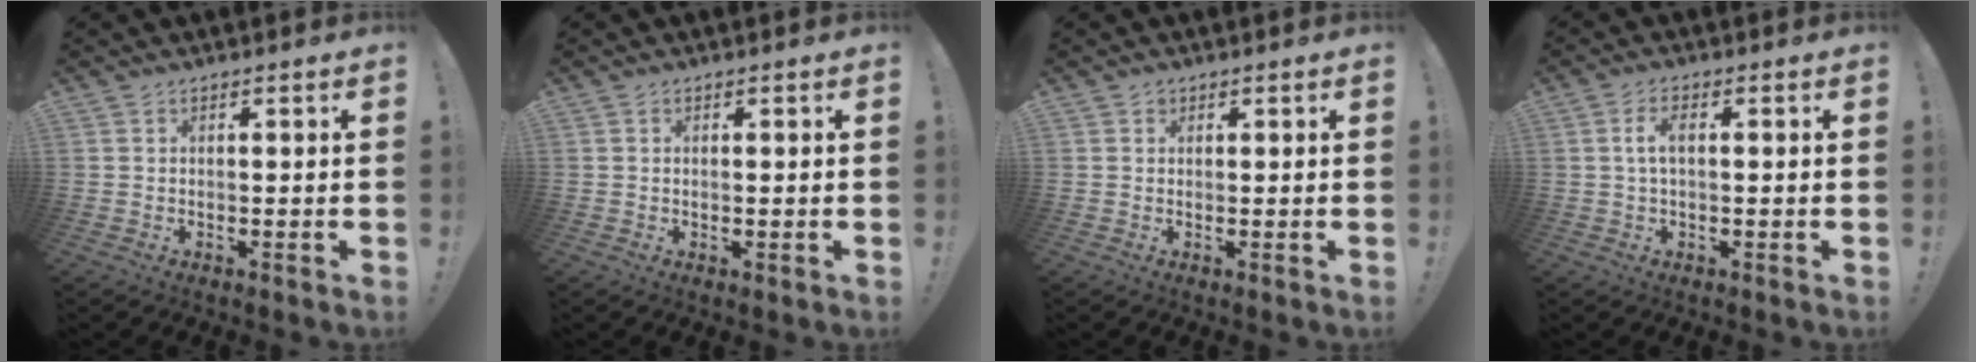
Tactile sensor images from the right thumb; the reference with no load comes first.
{"total": 0.5, "force": [0.0, 0.2, 0.5], "torque": [-0.003, -0.001, -0.001]}
{"total": 1.1, "force": [0.6, 0.9, 0.1], "torque": [0.002, 0.001, 0.010]}
{"total": 4.4, "force": [0.6, 1.7, 4.0], "torque": [-0.073, 0.003, 0.006]}